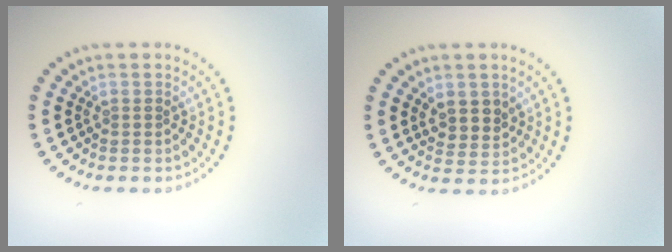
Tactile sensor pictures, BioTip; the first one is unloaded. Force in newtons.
{"total": 2.4, "press": 2.2, "slide": 1.0}